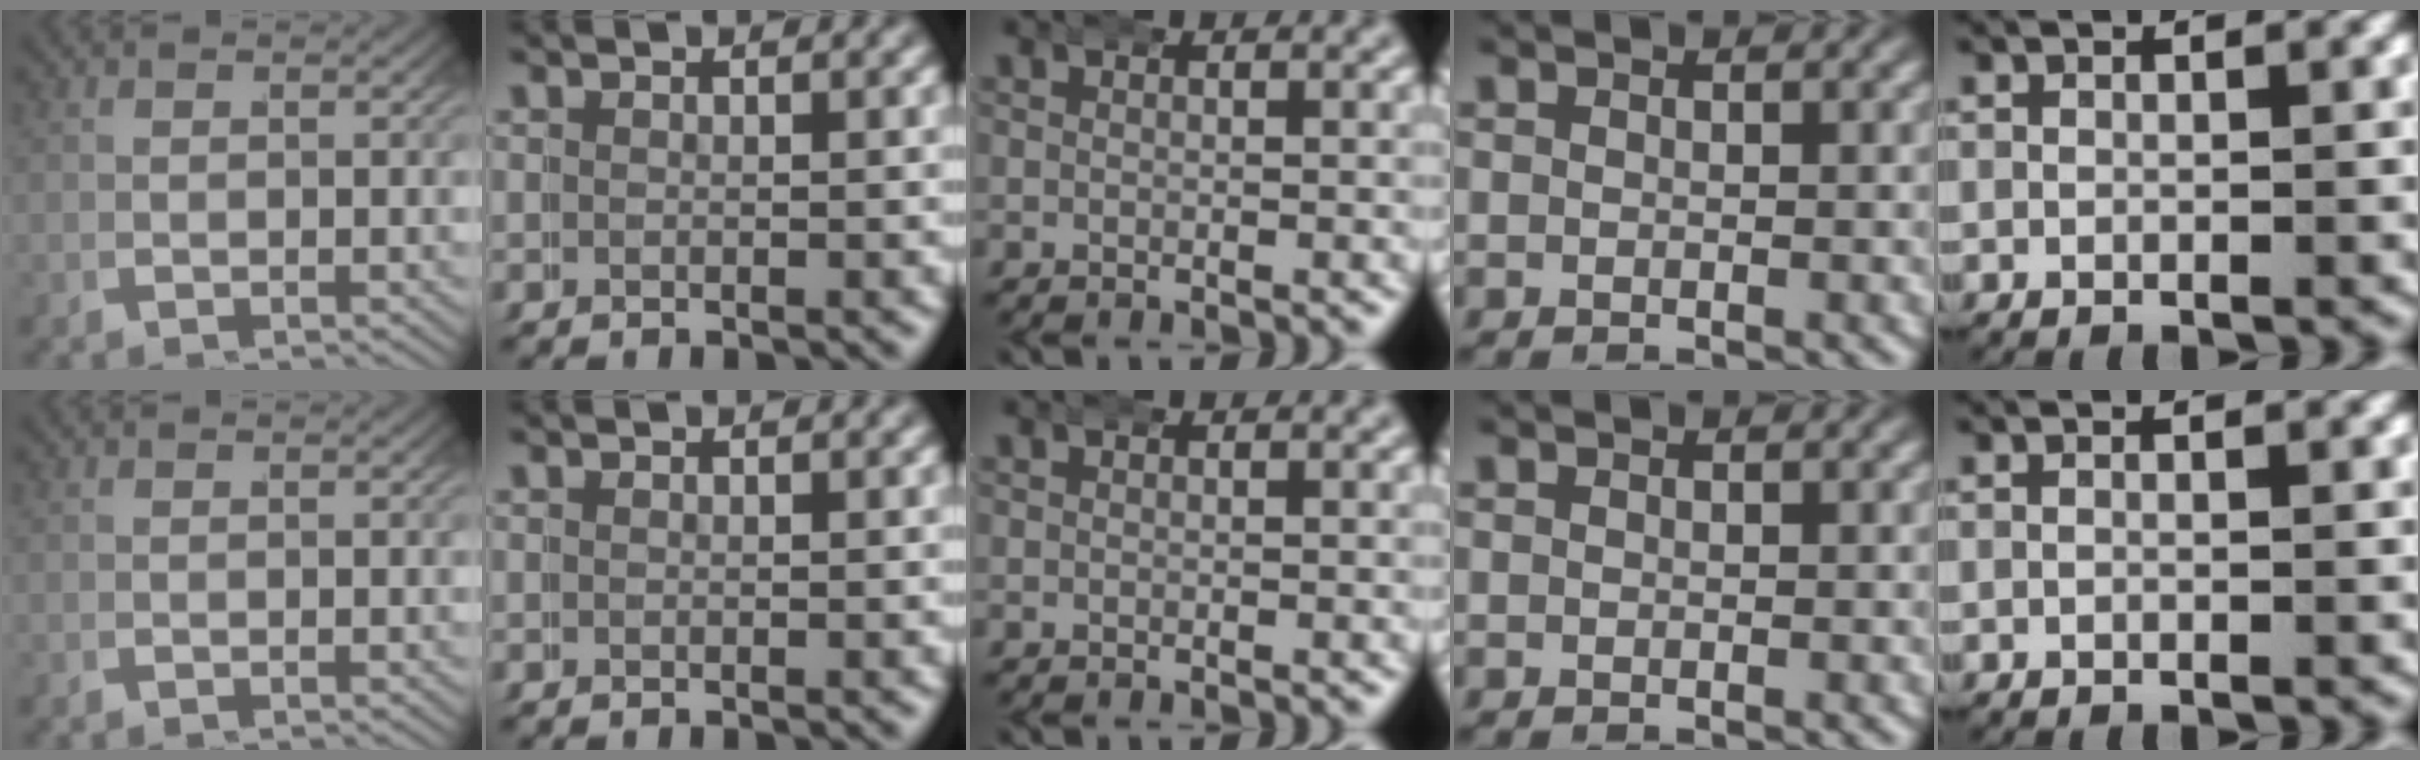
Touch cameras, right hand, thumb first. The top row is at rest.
{}